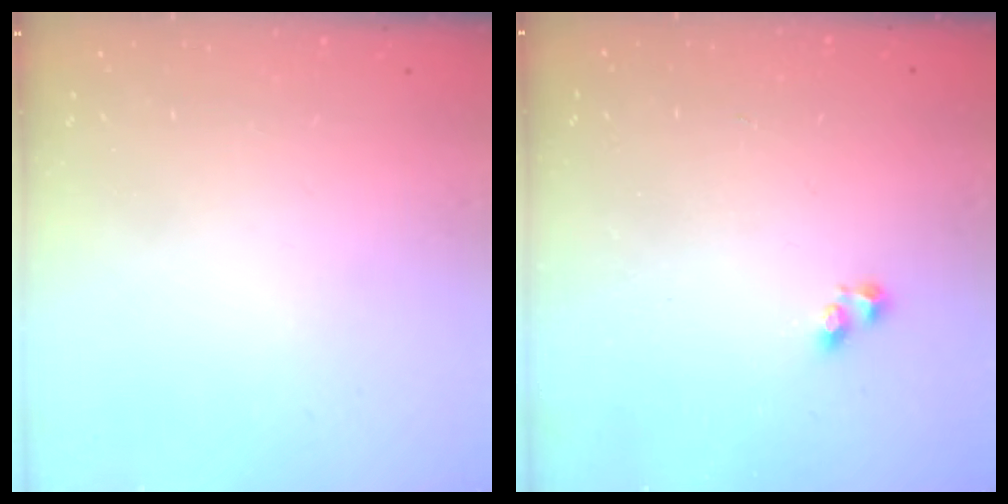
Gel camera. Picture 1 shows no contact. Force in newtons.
{"total": 0.9, "press": 0.4, "slide": 0.8}